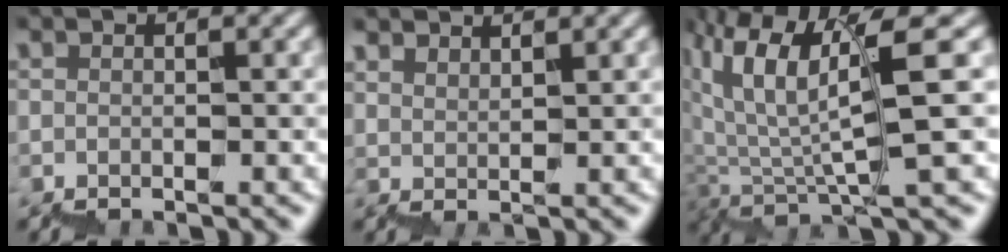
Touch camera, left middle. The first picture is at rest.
{"total": 3.1, "force": [3.0, 0.4, 0.3], "torque": [0.010, 0.004, 0.051]}
{"total": 7.1, "force": [4.1, 1.0, 5.7], "torque": [-0.107, 0.003, 0.074]}